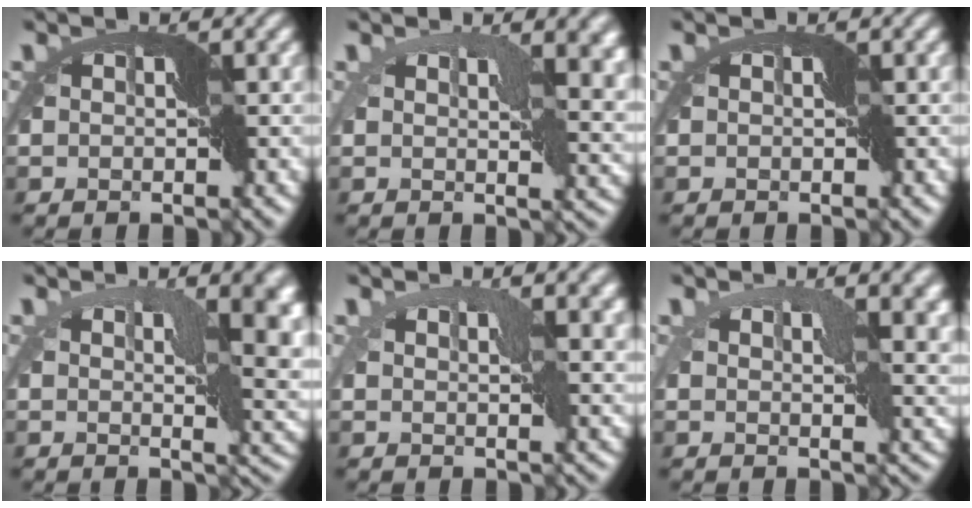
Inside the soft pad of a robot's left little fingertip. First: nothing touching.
{"total": 7.1, "force": [1.8, 3.8, 5.8], "torque": [-0.075, -0.012, 0.031]}
{"total": 0.0}
{"total": 8.5, "force": [1.5, 4.1, 7.3], "torque": [-0.085, -0.004, 0.022]}
{"total": 3.6, "force": [1.5, 1.5, 3.0], "torque": [-0.051, -0.003, 0.027]}
{"total": 5.9, "force": [1.6, 3.1, 4.8], "torque": [-0.066, -0.010, 0.029]}